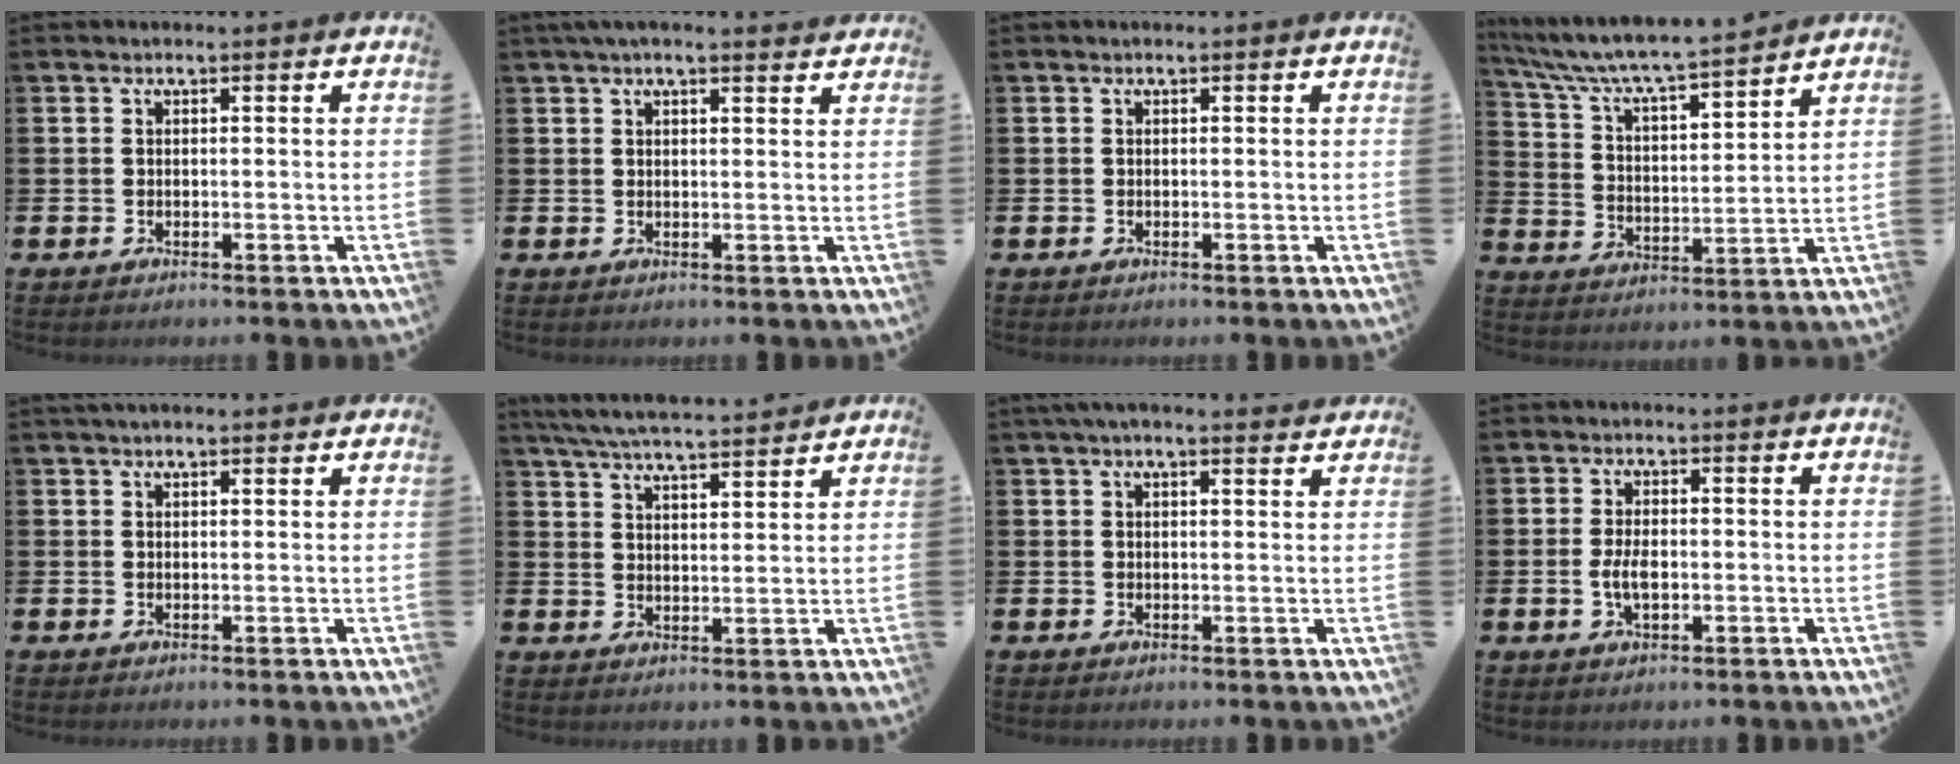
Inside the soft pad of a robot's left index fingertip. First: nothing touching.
{"total": 2.6, "force": [2.2, 0.3, 1.3], "torque": [-0.027, 0.000, 0.039]}
{"total": 0.0}
{"total": 7.0, "force": [6.7, 0.3, 2.2], "torque": [-0.075, -0.054, 0.112]}
{"total": 1.5, "force": [1.4, 0.4, 0.6], "torque": [-0.003, 0.002, 0.023]}
{"total": 6.2, "force": [5.9, 0.3, 1.7], "torque": [-0.053, -0.026, 0.108]}
{"total": 2.6, "force": [2.3, 0.3, 1.2], "torque": [-0.027, -0.001, 0.040]}
{"total": 3.5, "force": [-0.3, 1.7, 3.0], "torque": [-0.046, 0.000, -0.008]}